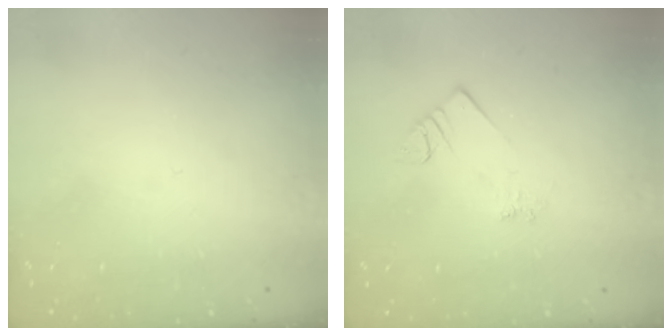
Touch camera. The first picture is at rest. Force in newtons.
{"total": 1.5, "press": 1.4, "slide": 0.3}